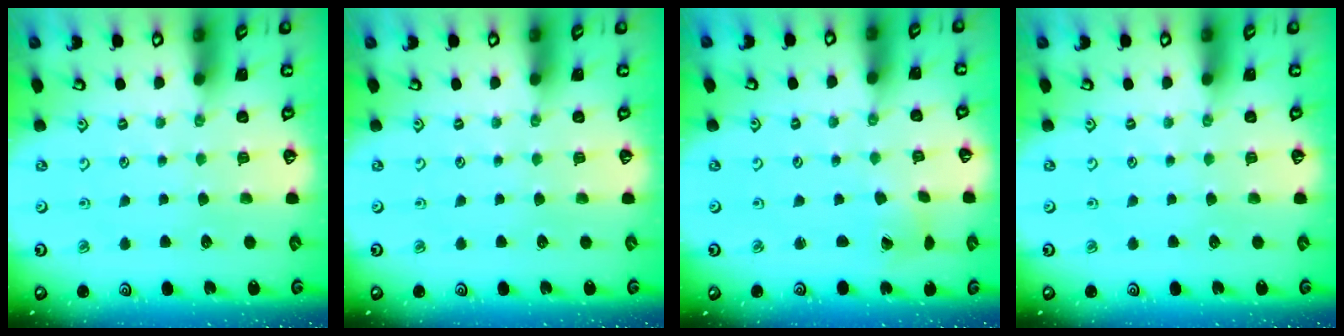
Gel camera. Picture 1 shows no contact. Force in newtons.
{"total": 0.0}
{"total": 1.1, "press": 1.0, "slide": 0.1}
{"total": 0.0}